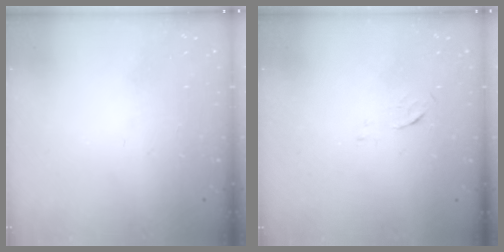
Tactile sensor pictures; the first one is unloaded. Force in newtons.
{"total": 3.9, "press": 3.7, "slide": 1.2}